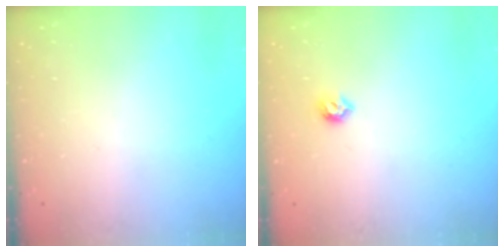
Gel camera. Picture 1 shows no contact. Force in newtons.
{"total": 5.0, "press": 4.9, "slide": 1.1}